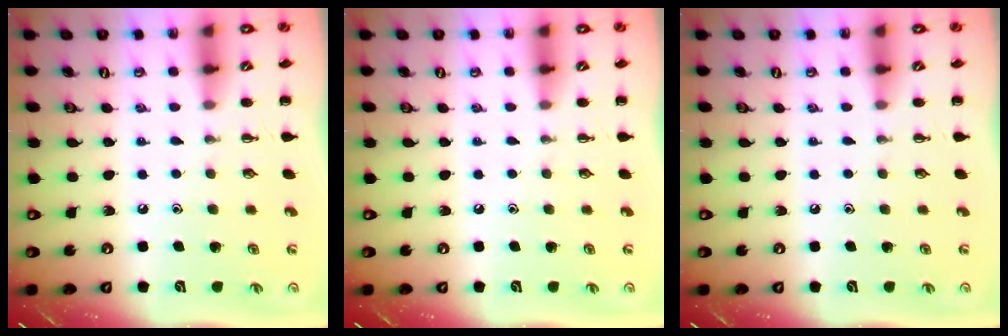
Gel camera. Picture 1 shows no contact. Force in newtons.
{"total": 0.0}
{"total": 0.0}